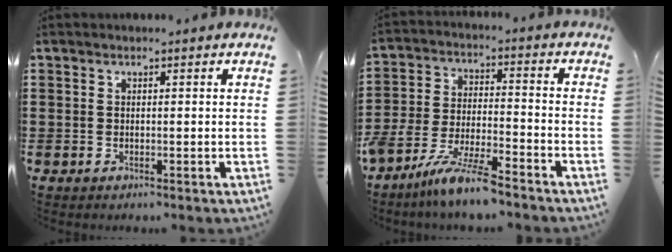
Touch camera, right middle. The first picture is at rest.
{"total": 9.0, "force": [-8.1, 0.2, 4.0], "torque": [-0.087, 0.002, -0.160]}